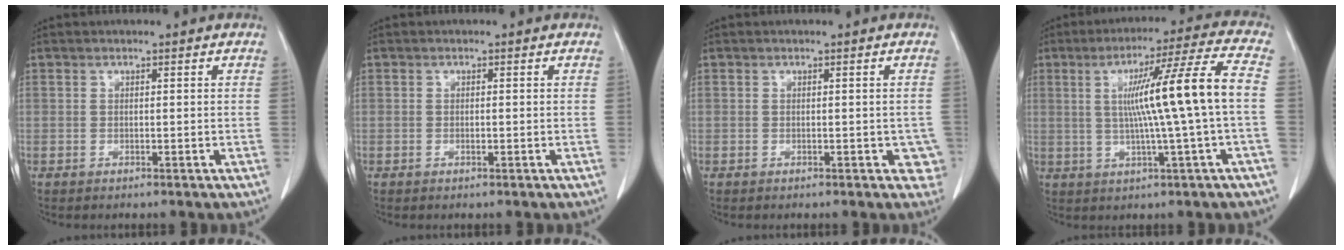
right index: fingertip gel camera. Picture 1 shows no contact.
{"total": 0.6, "force": [-0.2, 0.1, 0.5], "torque": [-0.012, 0.000, -0.004]}
{"total": 2.5, "force": [-0.8, 1.5, 1.8], "torque": [0.001, 0.004, -0.010]}
{"total": 13.4, "force": [0.3, -1.9, 13.3], "torque": [-0.211, 0.012, 0.008]}